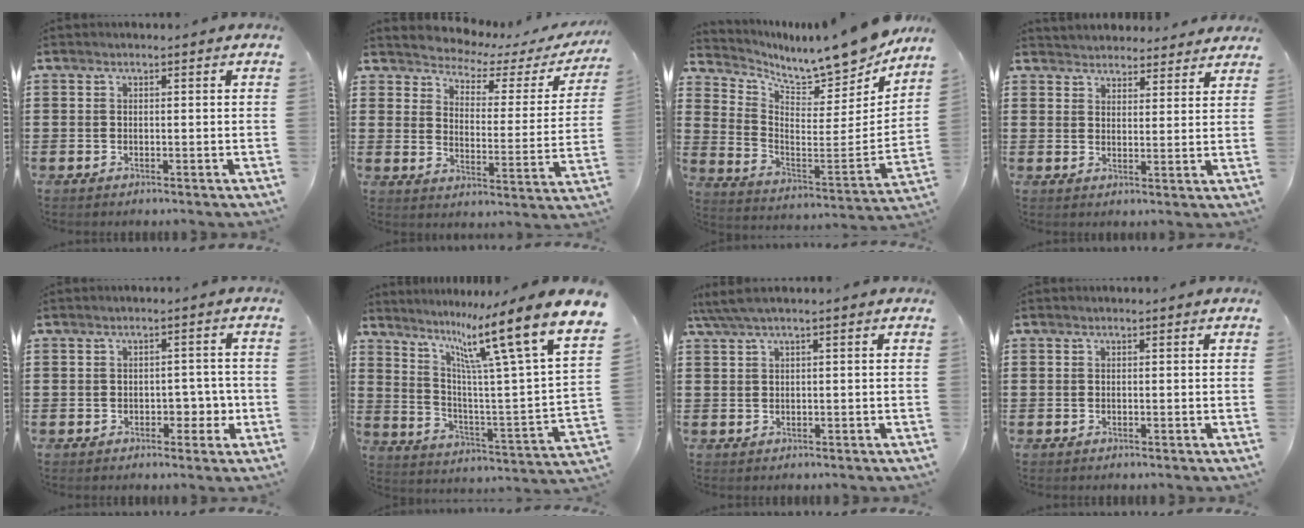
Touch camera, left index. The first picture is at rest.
{"total": 2.8, "force": [2.5, 1.0, 0.8], "torque": [-0.036, -0.022, 0.032]}
{"total": 9.0, "force": [8.3, 1.0, 3.1], "torque": [-0.073, -0.086, 0.133]}
{"total": 3.4, "force": [3.3, 0.4, -0.5], "torque": [-0.003, -0.014, 0.062]}
{"total": 3.2, "force": [-1.3, 1.9, 2.2], "torque": [-0.034, 0.002, -0.030]}
{"total": 13.6, "force": [8.8, 0.8, 10.3], "torque": [-0.205, -0.068, 0.130]}
{"total": 2.0, "force": [0.7, 0.0, 1.9], "torque": [-0.043, -0.005, 0.011]}
{"total": 0.0}